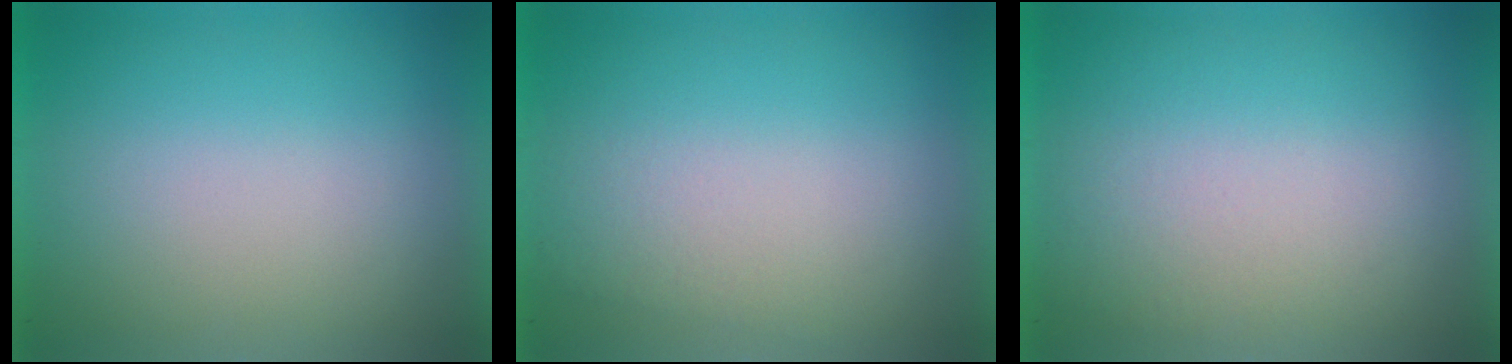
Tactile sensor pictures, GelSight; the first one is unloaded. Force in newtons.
{"total": 1.0}
{"total": 1.4}